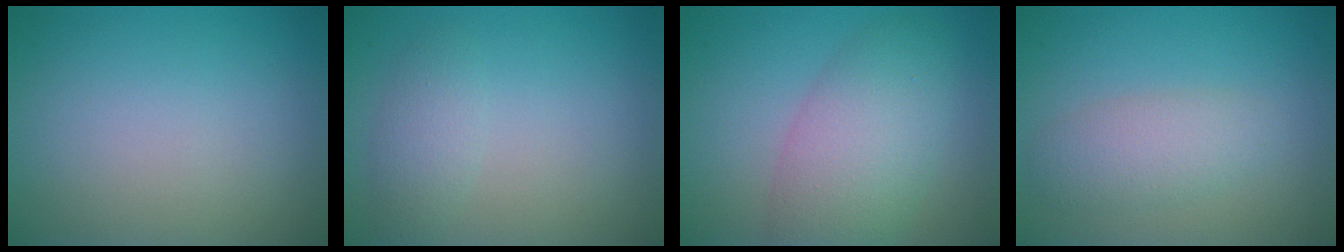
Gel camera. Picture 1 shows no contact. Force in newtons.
{"total": 2.0, "press": 2.0, "slide": 0.1}
{"total": 6.2, "press": 6.1, "slide": 0.3}
{"total": 3.0, "press": 3.0, "slide": 0.1}